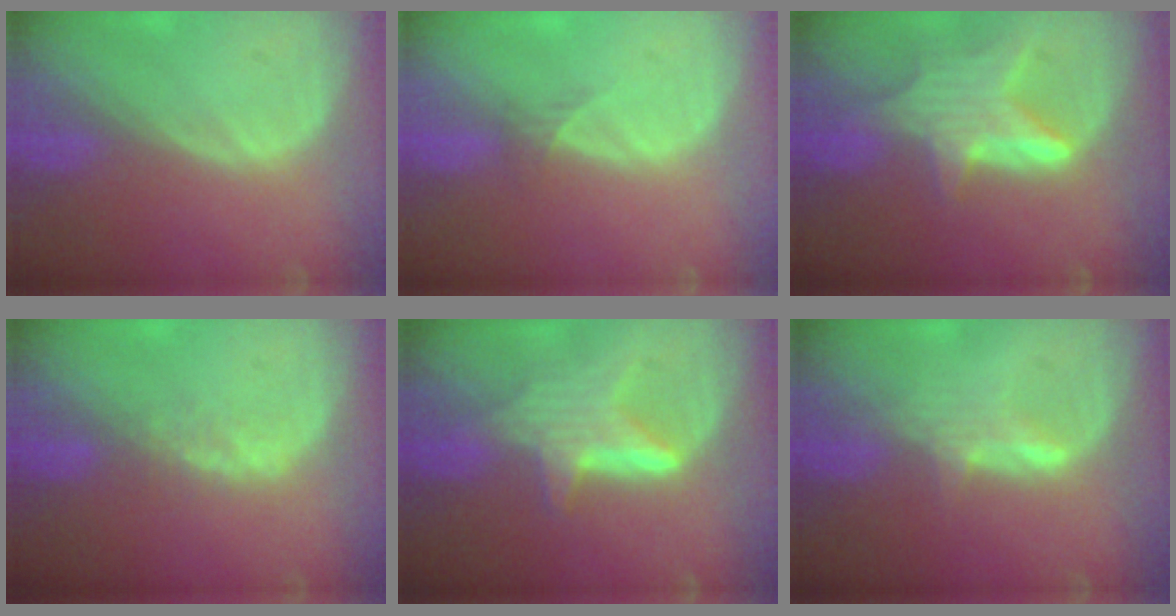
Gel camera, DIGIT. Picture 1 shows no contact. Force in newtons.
{"total": 1.3, "press": 1.0, "slide": 0.8}
{"total": 7.4, "press": 6.9, "slide": 2.6}
{"total": 1.9, "press": 1.8, "slide": 0.5}
{"total": 6.2, "press": 6.1, "slide": 1.3}
{"total": 2.9, "press": 2.9, "slide": 0.4}